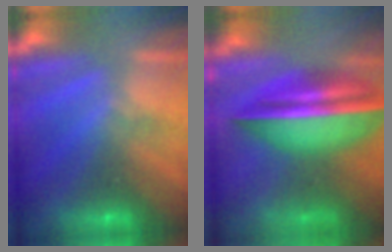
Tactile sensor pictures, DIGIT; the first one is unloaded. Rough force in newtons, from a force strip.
{"total": 7.0}